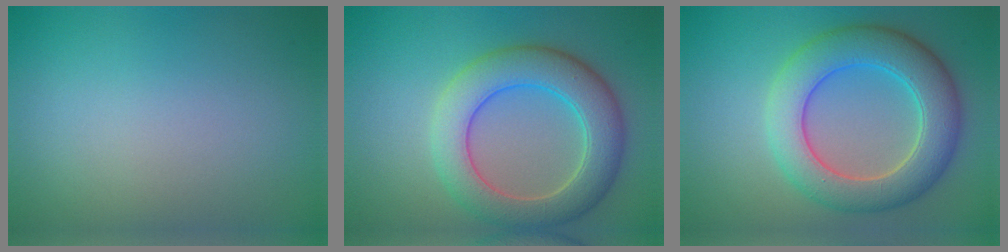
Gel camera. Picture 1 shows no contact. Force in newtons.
{"total": 7.1, "press": 7.1, "slide": 0.3}
{"total": 7.5, "press": 7.5, "slide": 0.3}